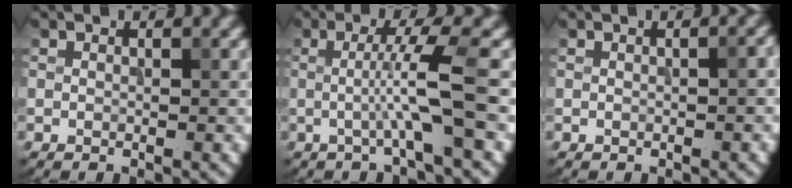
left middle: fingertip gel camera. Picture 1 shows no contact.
{"total": 4.5, "force": [-0.6, 0.2, 4.5], "torque": [-0.077, 0.005, -0.018]}
{"total": 1.4, "force": [-0.1, 0.4, 1.3], "torque": [-0.013, 0.005, 0.001]}